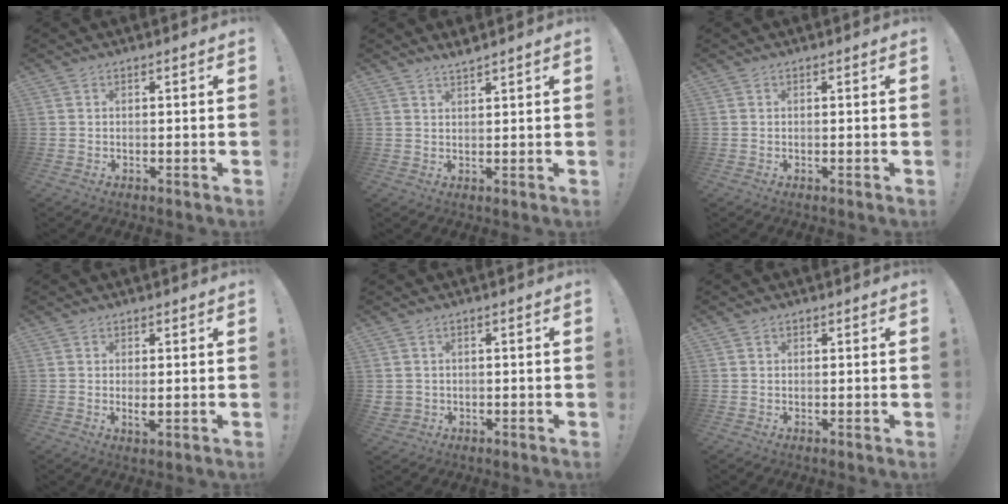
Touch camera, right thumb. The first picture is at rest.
{"total": 2.5, "force": [2.3, -0.3, 0.8], "torque": [-0.012, -0.013, 0.040]}
{"total": 0.0}
{"total": 2.6, "force": [0.5, 0.8, 2.4], "torque": [-0.031, -0.006, 0.008]}
{"total": 2.1, "force": [0.3, 2.0, 0.7], "torque": [-0.015, 0.001, 0.008]}
{"total": 0.6, "force": [0.3, 0.5, 0.0], "torque": [0.004, -0.001, 0.006]}